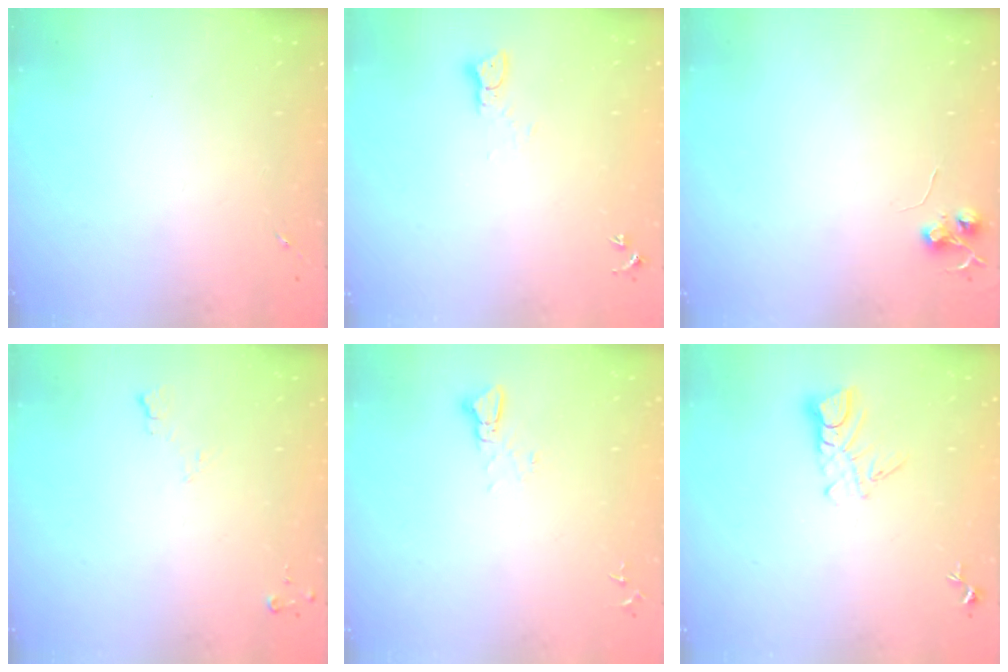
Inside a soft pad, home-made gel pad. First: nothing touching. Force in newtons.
{"total": 3.2, "press": 3.2, "slide": 0.1}
{"total": 6.0, "press": 6.0, "slide": 0.5}
{"total": 5.7, "press": 5.6, "slide": 0.7}
{"total": 3.7, "press": 3.7, "slide": 0.3}
{"total": 6.6, "press": 6.5, "slide": 0.6}